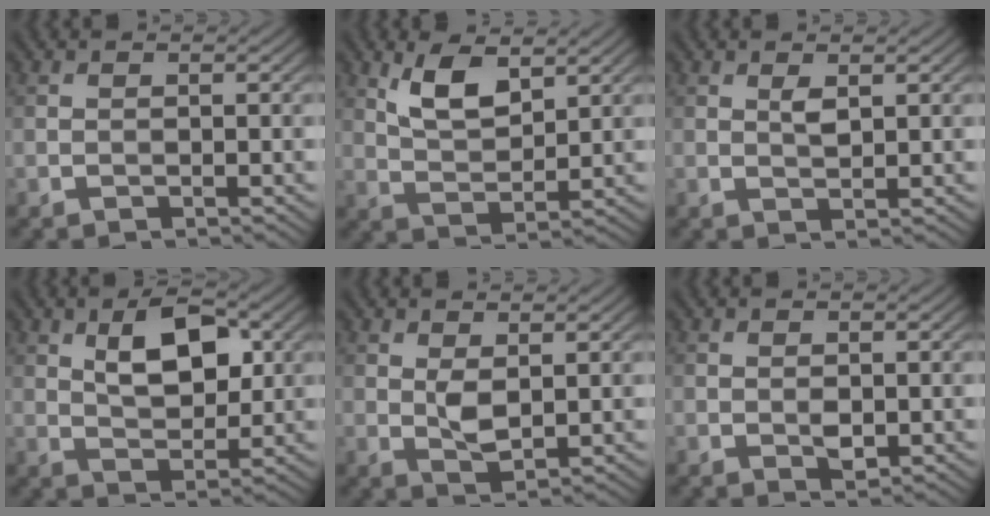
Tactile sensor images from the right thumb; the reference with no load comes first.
{"total": 6.0, "force": [3.3, 2.6, 4.3], "torque": [-0.092, -0.005, 0.067]}
{"total": 1.6, "force": [0.8, 0.6, 1.3], "torque": [-0.030, -0.004, 0.017]}
{"total": 7.2, "force": [2.4, 3.7, 5.7], "torque": [-0.096, 0.004, 0.040]}
{"total": 2.8, "force": [0.8, 1.4, 2.3], "torque": [-0.051, -0.006, 0.019]}
{"total": 1.3, "force": [-0.1, 0.8, 1.0], "torque": [-0.019, -0.002, 0.000]}